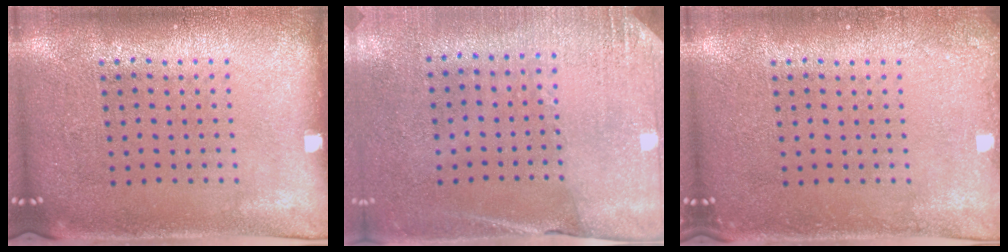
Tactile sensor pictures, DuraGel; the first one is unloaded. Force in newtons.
{"total": 2.6, "press": 2.4, "slide": 1.0}
{"total": 1.1, "press": 1.1, "slide": 0.1}